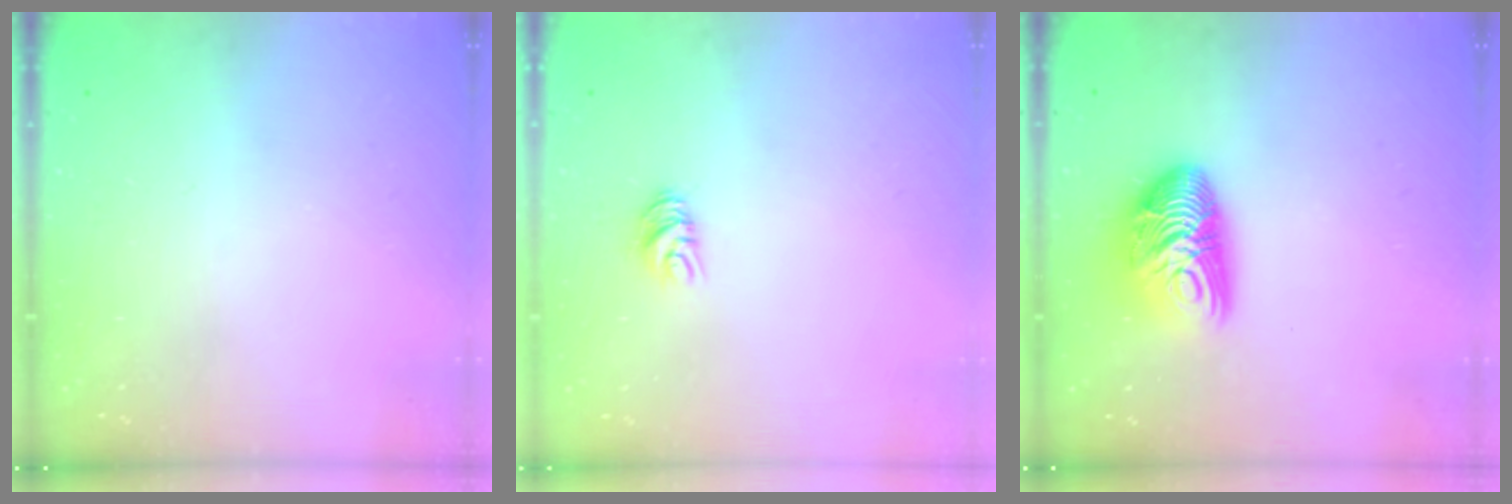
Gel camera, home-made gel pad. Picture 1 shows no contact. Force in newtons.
{"total": 5.1, "press": 5.1, "slide": 0.3}
{"total": 13.5, "press": 13.5, "slide": 0.2}